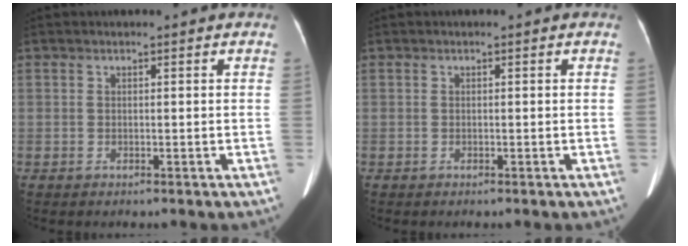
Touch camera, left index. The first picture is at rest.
{"total": 0.0}